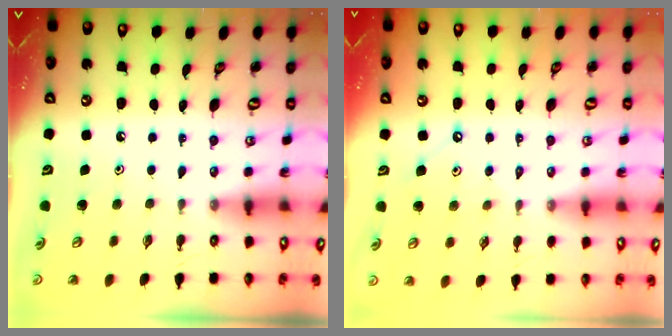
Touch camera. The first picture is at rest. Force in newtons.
{"total": 2.8, "press": 2.8, "slide": 0.4}